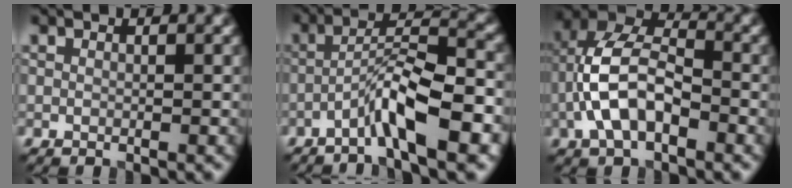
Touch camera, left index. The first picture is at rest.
{"total": 6.1, "force": [-3.3, 0.9, 5.1], "torque": [-0.092, 0.019, -0.064]}
{"total": 7.3, "force": [-2.3, 3.7, 5.9], "torque": [-0.119, 0.020, -0.047]}